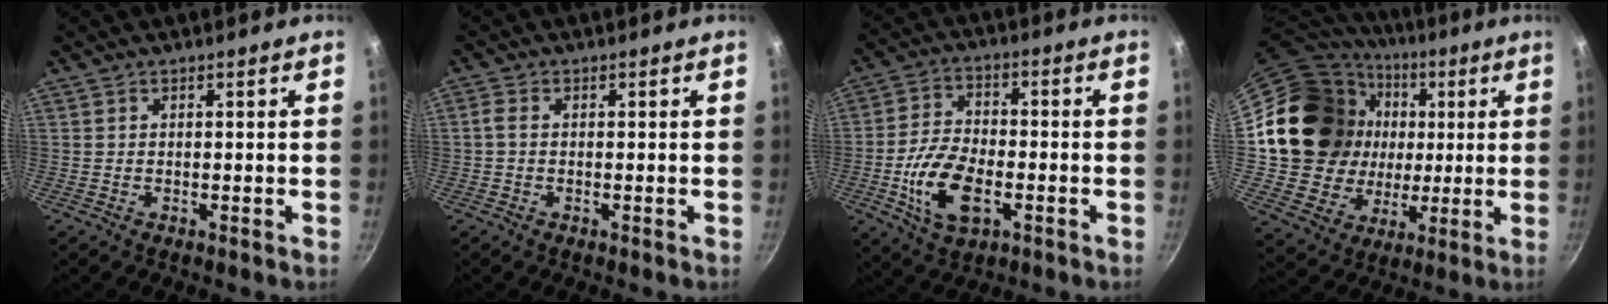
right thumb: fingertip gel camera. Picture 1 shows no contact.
{"total": 1.9, "force": [-0.1, 1.3, 1.3], "torque": [-0.033, 0.005, -0.006]}
{"total": 12.4, "force": [-3.6, 6.8, 9.7], "torque": [-0.181, 0.017, -0.068]}
{"total": 23.5, "force": [3.4, 20.3, 11.3], "torque": [-0.192, 0.021, 0.074]}